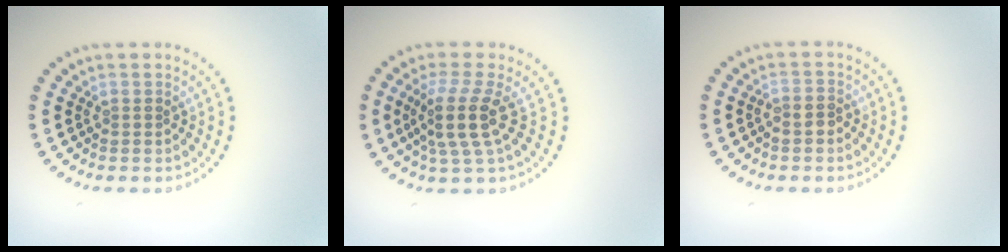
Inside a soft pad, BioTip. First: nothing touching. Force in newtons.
{"total": 3.8, "press": 2.9, "slide": 2.5}
{"total": 1.2, "press": 0.9, "slide": 0.7}